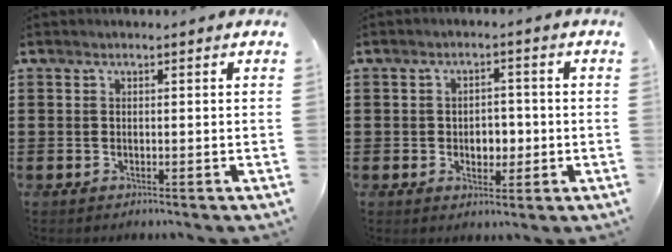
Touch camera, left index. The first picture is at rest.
{"total": 3.6, "force": [-0.7, 2.5, 2.4], "torque": [-0.046, 0.004, -0.019]}